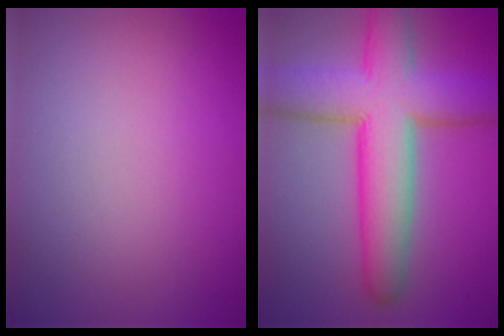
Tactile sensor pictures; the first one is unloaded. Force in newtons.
{"total": 10.3, "press": 10.3, "slide": 0.3}